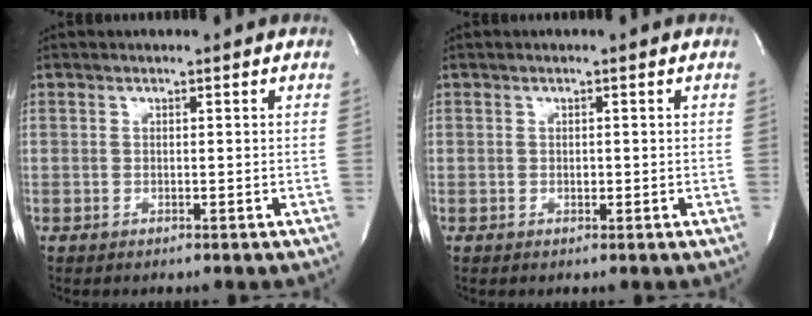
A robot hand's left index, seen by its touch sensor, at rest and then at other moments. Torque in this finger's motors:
{"motor_torque": [0.03, 0.00, -0.05, 0.00]}